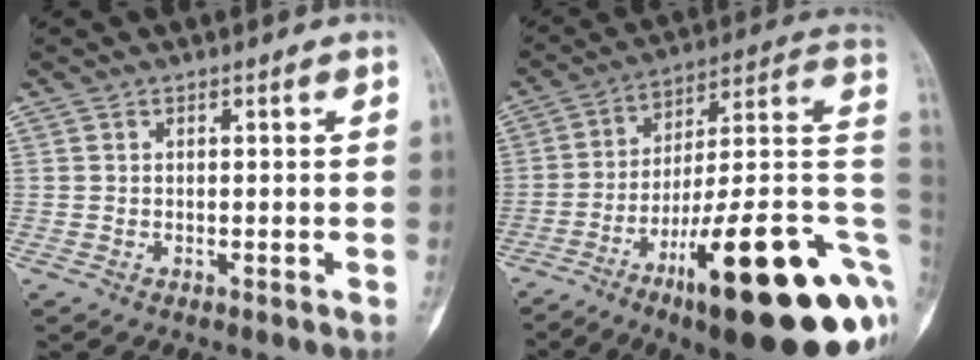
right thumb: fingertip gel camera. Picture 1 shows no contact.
{"total": 30.9, "force": [-10.4, 8.0, 28.0], "torque": [-0.320, 0.054, -0.152]}